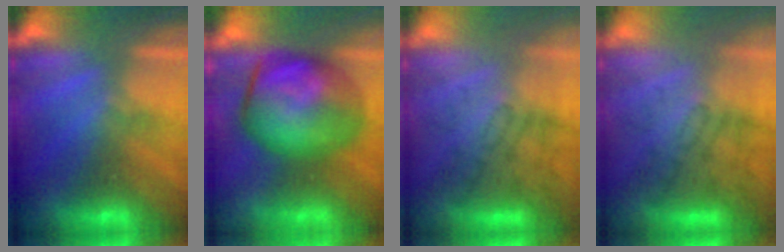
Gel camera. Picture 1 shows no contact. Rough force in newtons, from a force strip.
{"total": 7.7}
{"total": 3.2}
{"total": 3.2}